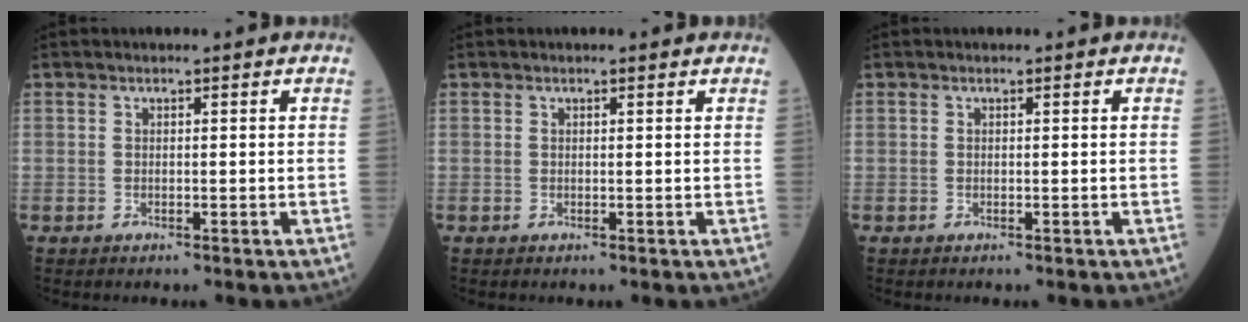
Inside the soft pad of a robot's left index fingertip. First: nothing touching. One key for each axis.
{"total": 0.7, "fx": 0.6, "fy": 0.0, "fz": 0.2, "tx": -0.011, "ty": 0.002, "tz": 0.007}
{"total": 0.0}